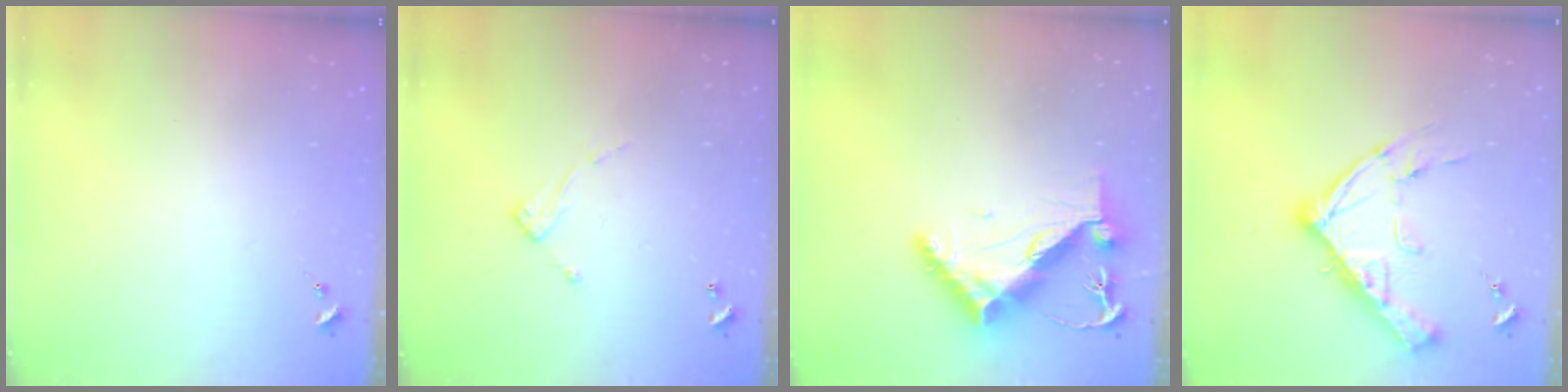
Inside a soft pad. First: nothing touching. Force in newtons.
{"total": 6.9, "press": 6.9, "slide": 0.4}
{"total": 11.0, "press": 10.9, "slide": 1.0}
{"total": 17.3, "press": 17.2, "slide": 1.6}